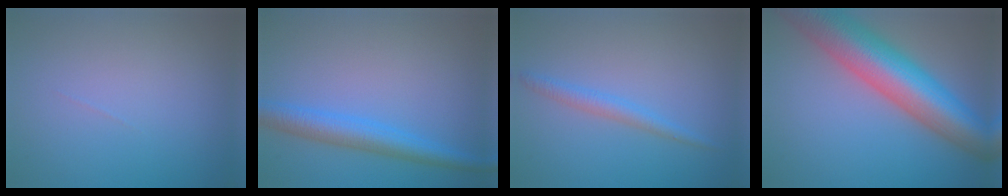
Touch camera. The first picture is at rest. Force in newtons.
{"total": 3.9, "press": 3.9, "slide": 0.1}
{"total": 1.8, "press": 1.8, "slide": 0.1}
{"total": 11.9, "press": 11.9, "slide": 0.7}